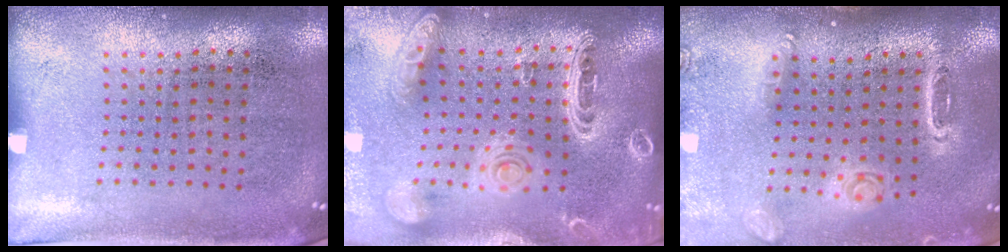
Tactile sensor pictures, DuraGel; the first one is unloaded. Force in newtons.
{"total": 3.2, "press": 2.5, "slide": 1.9}
{"total": 1.5, "press": 1.5, "slide": 0.1}